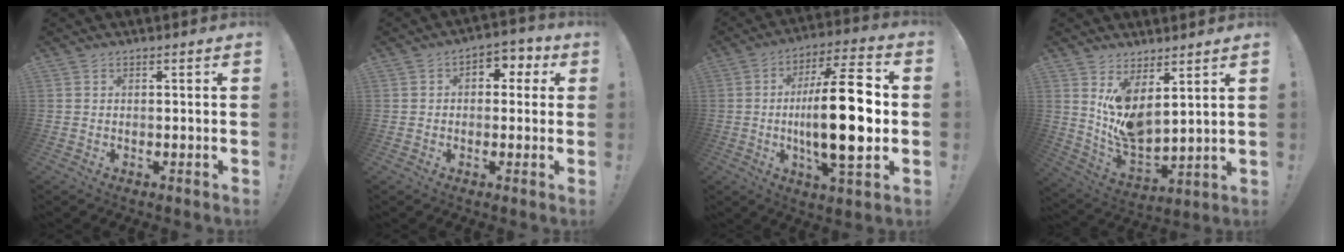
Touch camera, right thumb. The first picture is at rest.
{"total": 5.1, "force": [0.5, 4.1, 3.1], "torque": [-0.026, 0.003, 0.006]}
{"total": 23.3, "force": [-1.3, 6.8, 22.2], "torque": [-0.381, -0.005, -0.028]}
{"total": 8.9, "force": [5.9, 3.3, 5.8], "torque": [-0.109, -0.067, 0.113]}